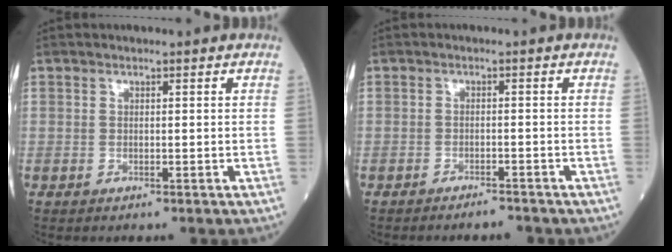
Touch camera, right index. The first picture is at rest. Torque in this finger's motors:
{"motor_torque": [0.06, -0.10, -0.04, -0.02]}